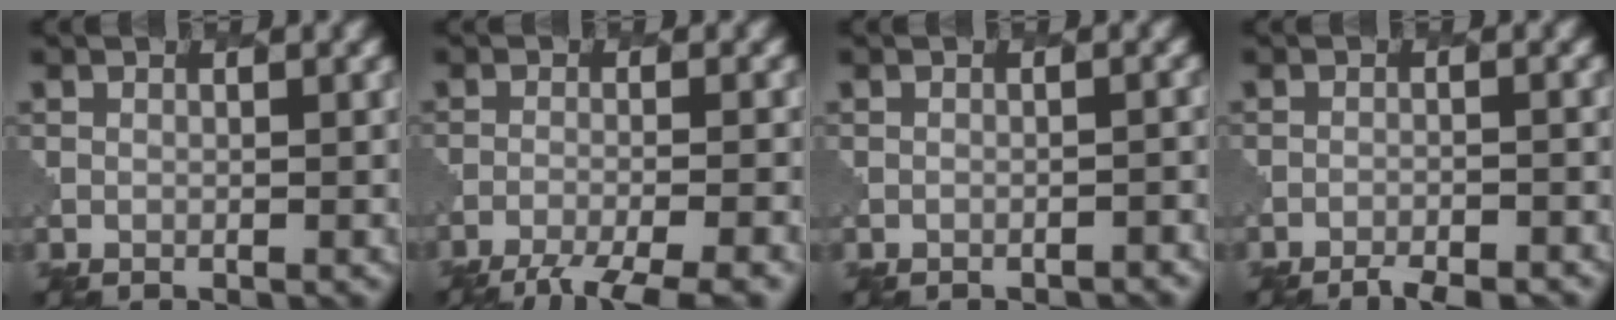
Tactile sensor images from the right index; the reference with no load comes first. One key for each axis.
{"total": 6.6, "fx": -5.3, "fy": 1.2, "fz": 3.8, "tx": -0.055, "ty": -0.017, "tz": -0.084}
{"total": 2.2, "fx": -2.0, "fy": 0.4, "fz": 0.6, "tx": 0.001, "ty": 0.011, "tz": -0.023}
{"total": 4.0, "fx": -3.7, "fy": 0.8, "fz": 1.5, "tx": -0.019, "ty": -0.006, "tz": -0.050}